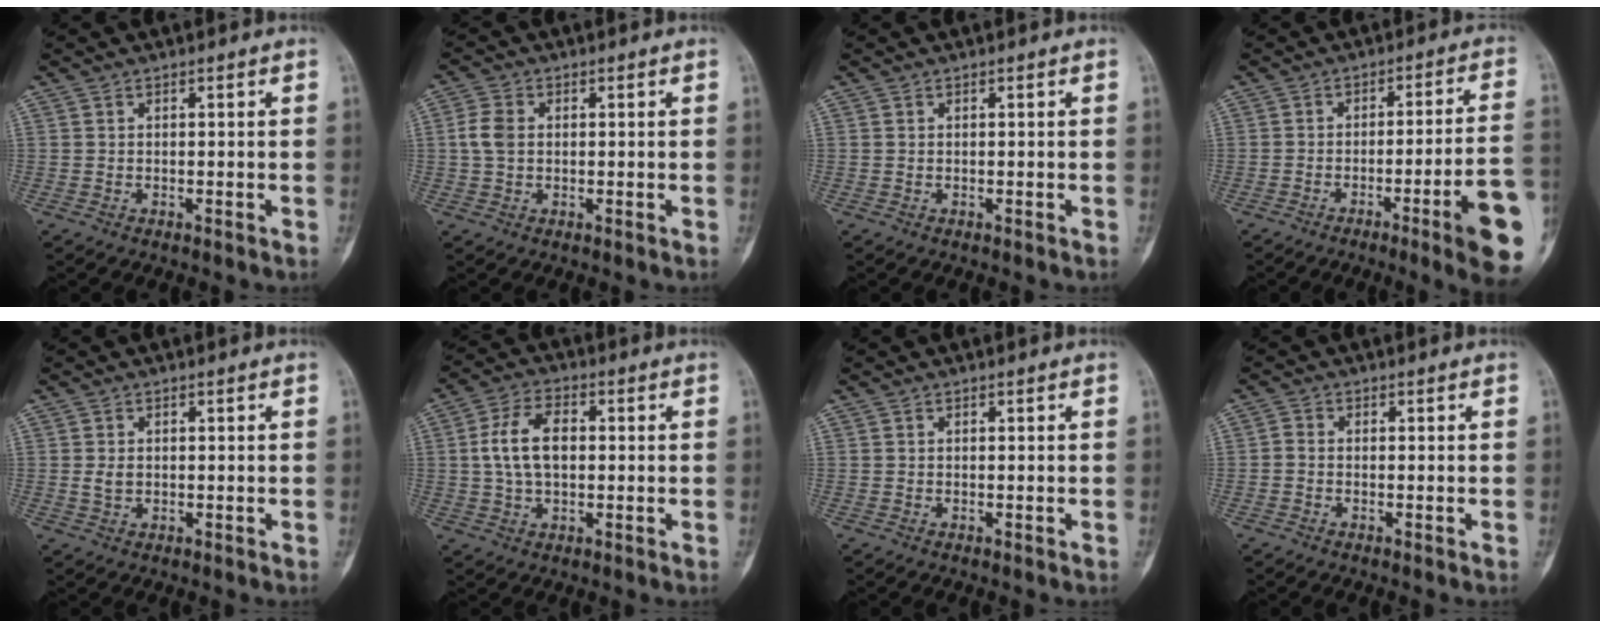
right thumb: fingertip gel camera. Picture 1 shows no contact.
{"total": 4.3, "force": [0.3, 3.1, 2.9], "torque": [-0.065, 0.008, 0.002]}
{"total": 0.0}
{"total": 14.6, "force": [-5.6, 0.7, 13.5], "torque": [-0.148, 0.019, -0.076]}
{"total": 1.9, "force": [0.1, 1.4, 1.3], "torque": [-0.024, 0.000, 0.004]}
{"total": 10.6, "force": [0.8, 6.3, 8.5], "torque": [-0.151, 0.018, 0.012]}
{"total": 0.0}
{"total": 1.2, "force": [-0.5, 0.9, 0.8], "torque": [-0.014, 0.001, -0.015]}